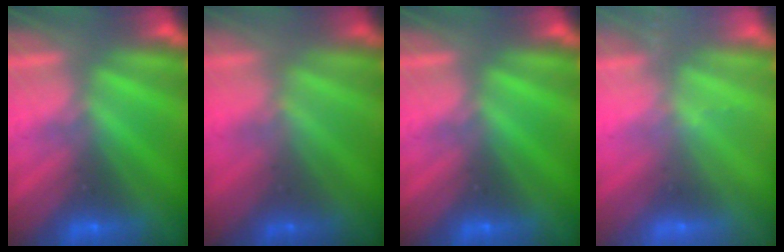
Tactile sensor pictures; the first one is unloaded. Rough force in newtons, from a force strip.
{"total": 1.4}
{"total": 0.0}
{"total": 2.4}